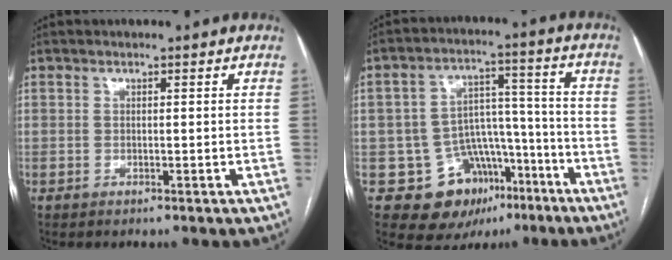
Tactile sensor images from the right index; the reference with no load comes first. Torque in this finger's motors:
{"motor_torque": [-0.14, -0.17, -0.46, -0.21]}